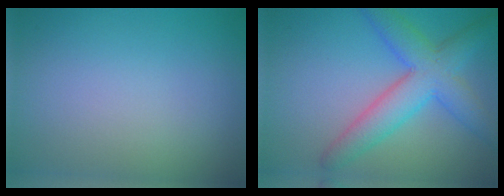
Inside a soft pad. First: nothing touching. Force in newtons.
{"total": 6.1, "press": 6.1, "slide": 0.2}